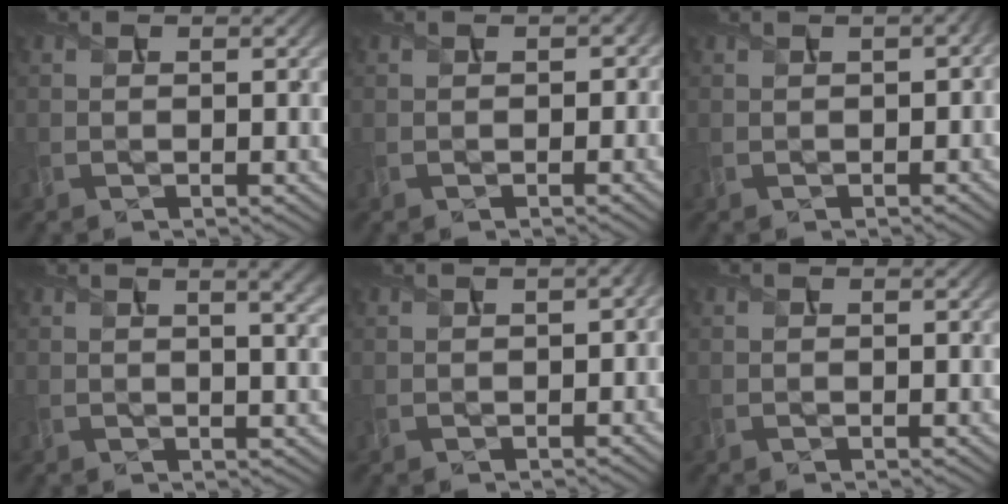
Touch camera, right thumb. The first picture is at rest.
{"total": 1.6, "force": [-0.3, 1.4, 0.8], "torque": [-0.011, -0.007, -0.001]}
{"total": 2.8, "force": [0.4, 1.1, 2.5], "torque": [-0.038, 0.004, 0.006]}
{"total": 6.1, "force": [2.5, 2.0, 5.2], "torque": [-0.054, 0.020, 0.023]}
{"total": 2.6, "force": [0.3, 1.1, 2.4], "torque": [-0.038, 0.002, 0.004]}
{"total": 0.0}